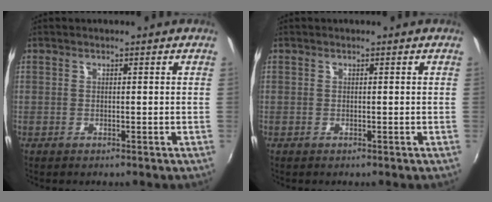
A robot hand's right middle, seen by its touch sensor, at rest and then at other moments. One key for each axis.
{"total": 0.0}